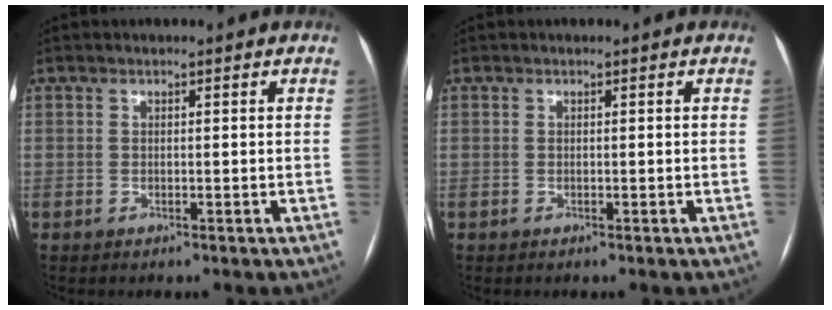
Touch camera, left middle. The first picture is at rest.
{"total": 0.0}